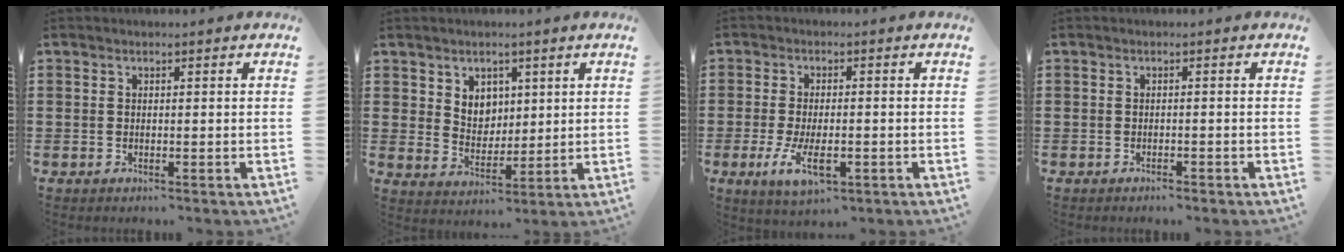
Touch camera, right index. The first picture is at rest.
{"total": 4.5, "force": [2.5, 3.6, 0.8], "torque": [-0.027, 0.005, 0.045]}
{"total": 5.9, "force": [-1.9, 2.5, 5.0], "torque": [-0.112, -0.009, -0.038]}
{"total": 0.7, "force": [-0.7, 0.0, 0.1], "torque": [-0.004, -0.002, -0.014]}